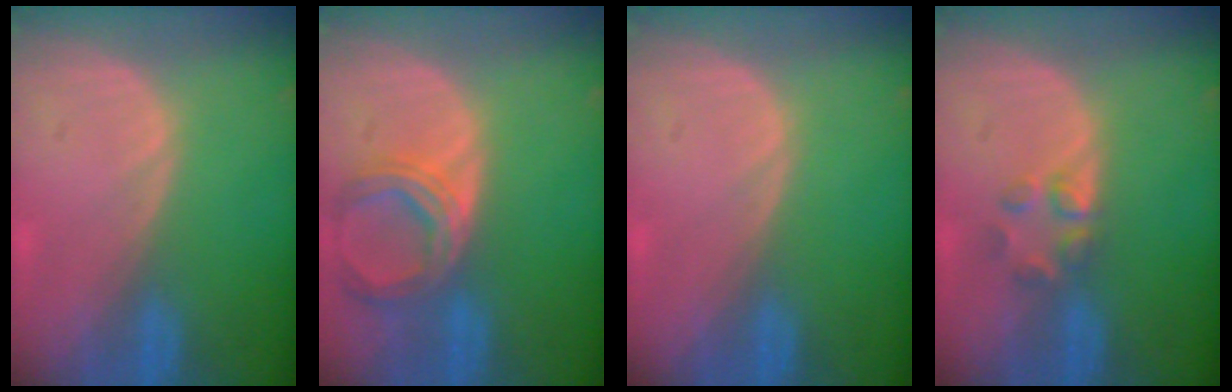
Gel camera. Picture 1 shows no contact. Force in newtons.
{"total": 6.9, "press": 6.3, "slide": 2.8}
{"total": 0.0}
{"total": 2.9, "press": 2.9, "slide": 0.3}